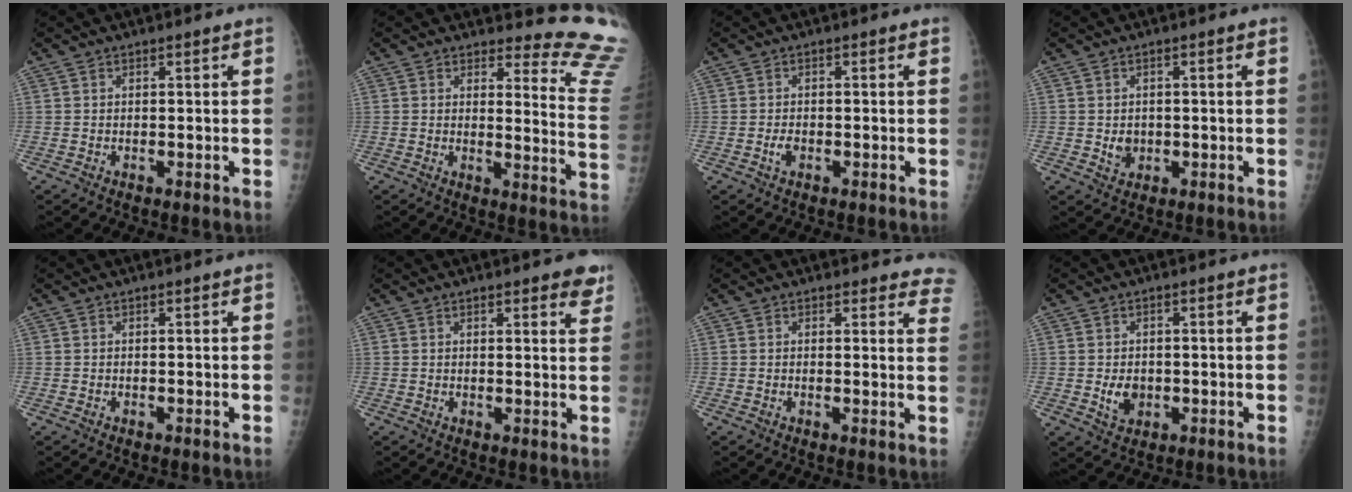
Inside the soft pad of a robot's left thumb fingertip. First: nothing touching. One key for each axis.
{"total": 15.1, "fx": 14.9, "fy": 2.3, "fz": 1.4, "tx": 0.033, "ty": -0.185, "tz": 0.126}
{"total": 1.9, "fx": -0.7, "fy": 1.2, "fz": 1.3, "tx": -0.025, "ty": 0.004, "tz": -0.014}
{"total": 3.0, "fx": -0.3, "fy": 2.6, "fz": 1.6, "tx": -0.011, "ty": 0.001, "tz": 0.002}
{"total": 0.0}
{"total": 5.3, "fx": 3.7, "fy": 1.7, "fz": 3.3, "tx": -0.014, "ty": -0.014, "tz": 0.038}
{"total": 8.0, "fx": 7.5, "fy": 2.6, "fz": 1.1, "tx": 0.041, "ty": -0.033, "tz": 0.045}
{"total": 4.2, "fx": -0.6, "fy": 3.2, "fz": 2.7, "tx": -0.033, "ty": -0.001, "tz": -0.004}